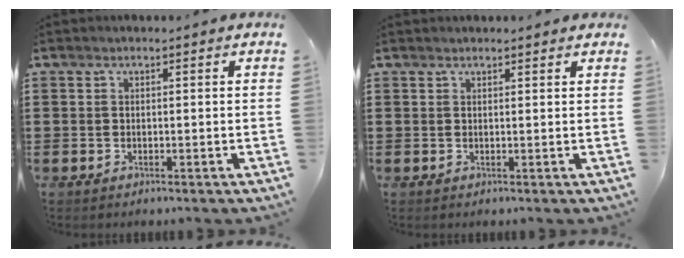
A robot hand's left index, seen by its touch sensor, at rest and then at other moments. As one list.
[{"total": 1.0, "force": [0.9, 0.1, 0.3], "torque": [-0.007, 0.000, 0.018]}]